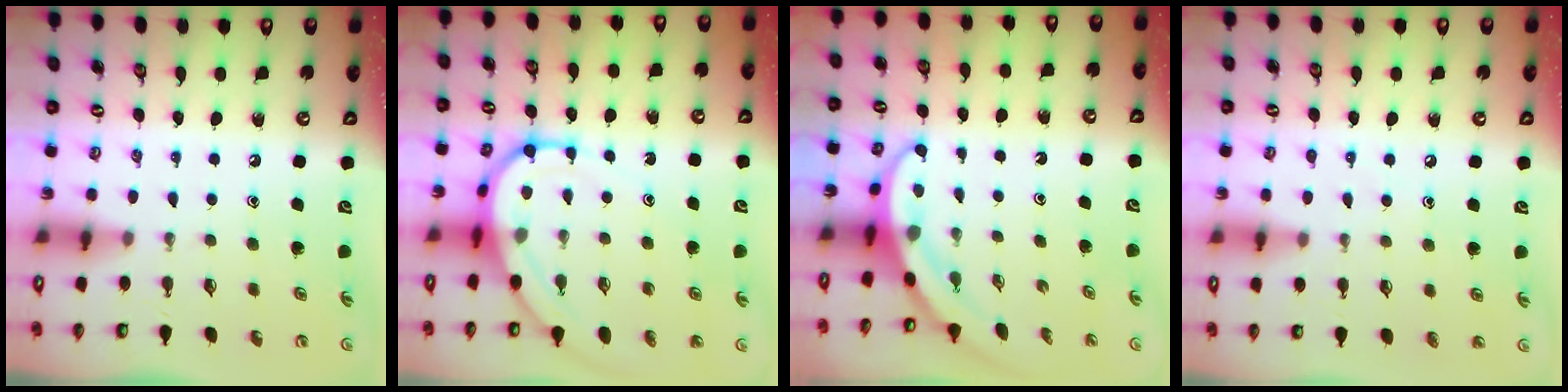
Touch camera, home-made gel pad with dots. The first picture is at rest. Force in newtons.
{"total": 10.9, "press": 10.8, "slide": 1.0}
{"total": 3.8, "press": 3.8, "slide": 0.4}
{"total": 6.2, "press": 6.2, "slide": 0.5}